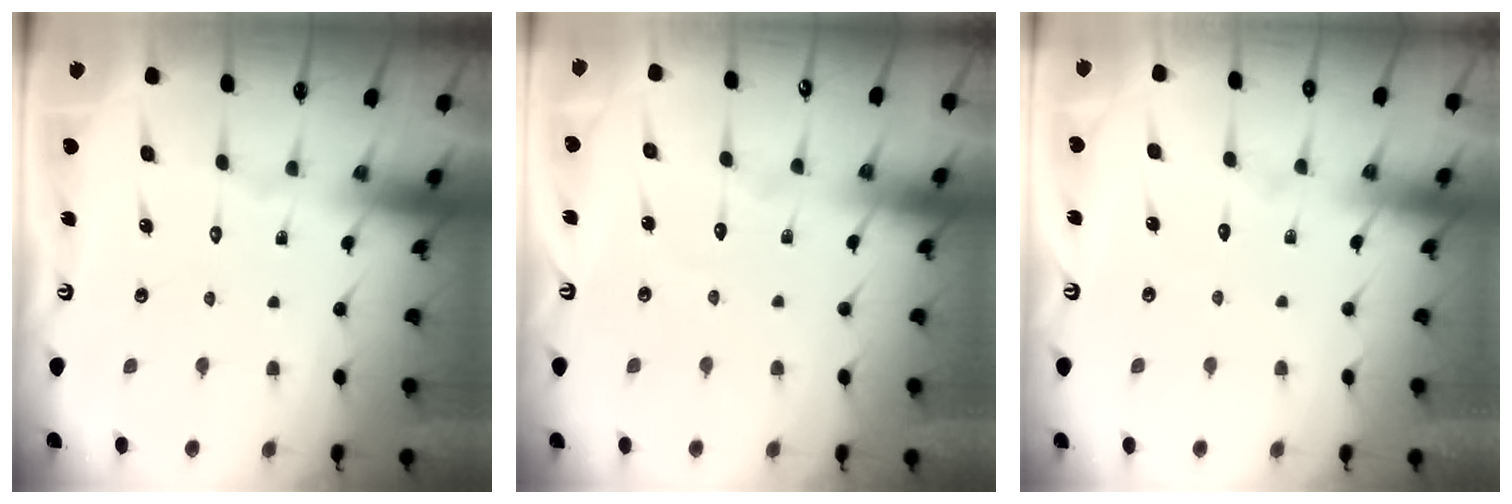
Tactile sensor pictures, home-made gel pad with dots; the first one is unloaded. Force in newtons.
{"total": 3.9, "press": 3.8, "slide": 0.4}
{"total": 3.0, "press": 3.0, "slide": 0.3}